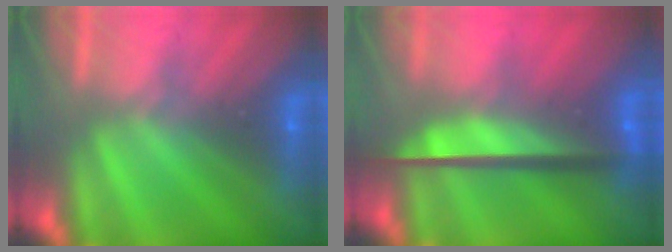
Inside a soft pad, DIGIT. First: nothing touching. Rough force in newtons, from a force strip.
{"total": 7.9}